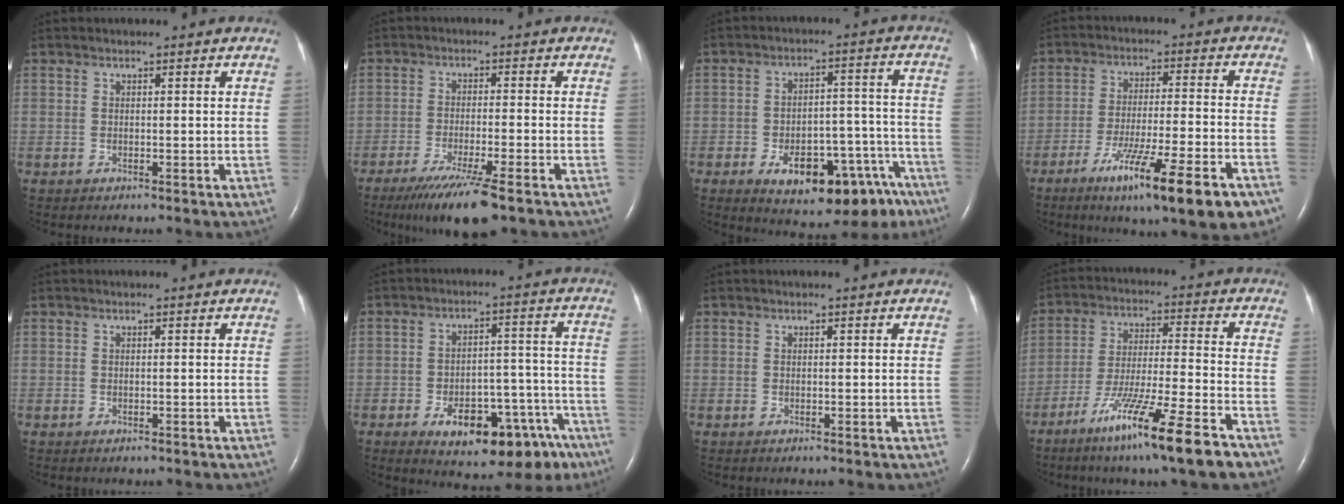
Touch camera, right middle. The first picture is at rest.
{"total": 9.4, "force": [-6.5, 0.1, 6.8], "torque": [-0.115, -0.025, -0.105]}
{"total": 16.9, "force": [-10.7, 7.3, 10.8], "torque": [-0.095, 0.047, -0.143]}
{"total": 16.7, "force": [-10.0, 1.1, 13.4], "torque": [-0.175, -0.032, -0.154]}
{"total": 0.0}
{"total": 16.2, "force": [-10.2, 7.0, 10.4], "torque": [-0.093, 0.043, -0.135]}
{"total": 0.0}
{"total": 15.5, "force": [-9.9, -0.2, 11.9], "torque": [-0.217, -0.045, -0.173]}